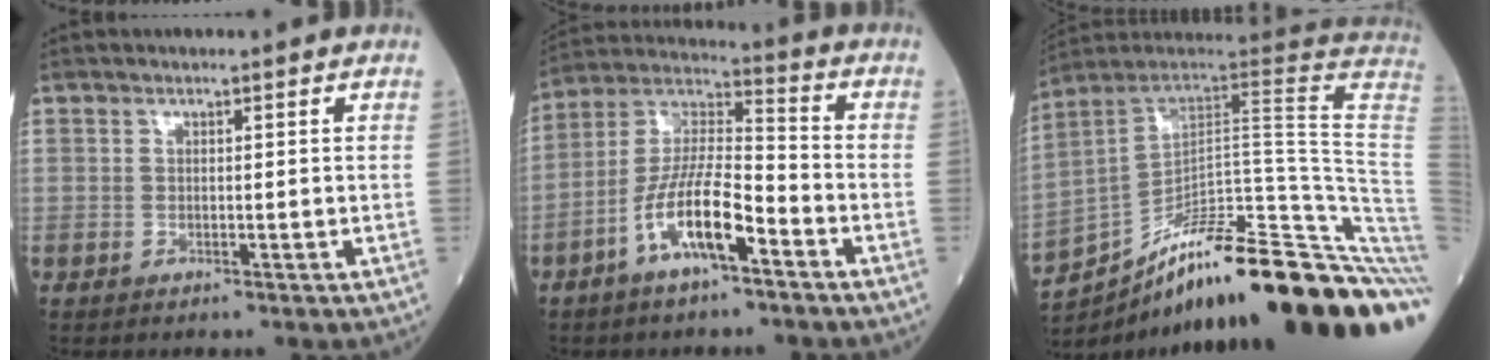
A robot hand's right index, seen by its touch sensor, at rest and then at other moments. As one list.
[{"total": 11.9, "force": [-5.7, 2.7, 10.0], "torque": [-0.202, 0.008, -0.110]}, {"total": 31.2, "force": [-22.2, 1.5, 21.8], "torque": [-0.173, 0.019, -0.316]}]